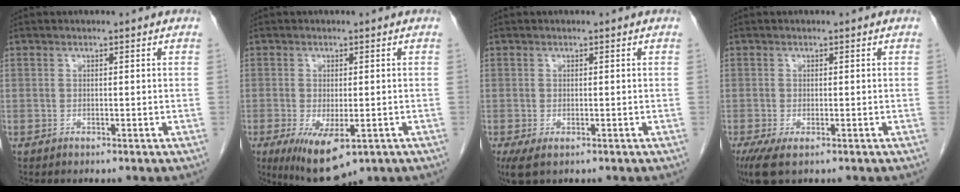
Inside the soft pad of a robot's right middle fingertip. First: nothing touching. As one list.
[{"total": 9.5, "force": [-4.7, 3.7, 7.4], "torque": [-0.122, -0.023, -0.067]}, {"total": 3.4, "force": [-1.9, 1.6, 2.4], "torque": [-0.044, -0.011, -0.028]}, {"total": 4.5, "force": [-2.6, 1.5, 3.3], "torque": [-0.060, -0.014, -0.043]}]